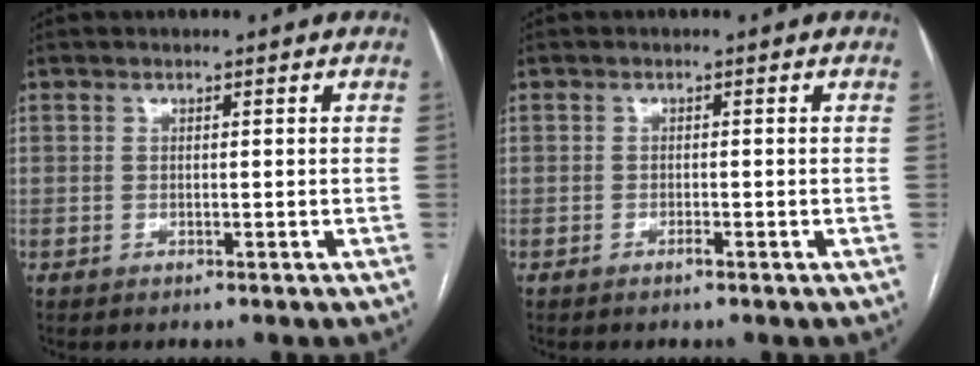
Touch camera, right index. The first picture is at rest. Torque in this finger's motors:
{"motor_torque": [-0.90, -0.83, -0.31, -0.21]}